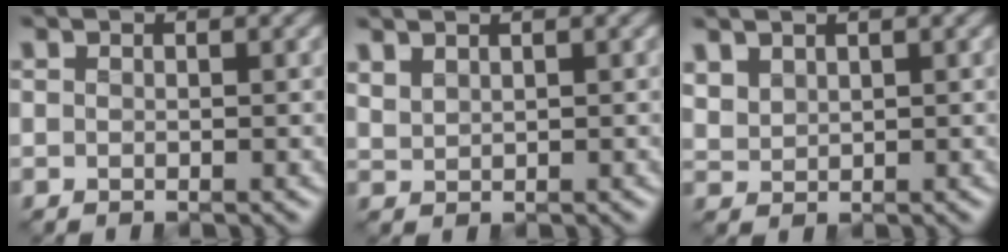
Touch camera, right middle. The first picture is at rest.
{"total": 1.7, "force": [1.4, 0.6, 0.7], "torque": [-0.012, 0.006, 0.025]}
{"total": 2.2, "force": [1.6, 1.2, 0.8], "torque": [-0.024, 0.006, 0.037]}